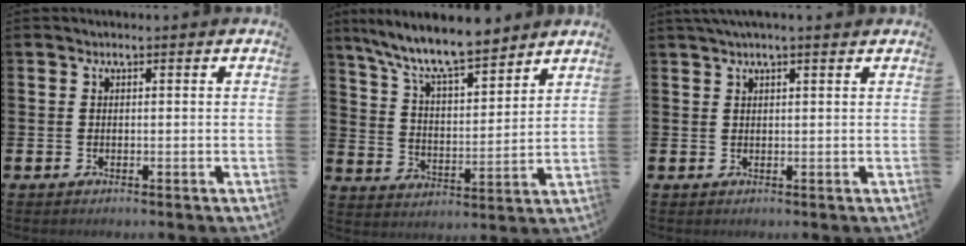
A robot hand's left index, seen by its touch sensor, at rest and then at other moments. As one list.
[{"total": 10.3, "force": [9.3, 1.6, 4.1], "torque": [-0.109, -0.052, 0.164]}, {"total": 1.9, "force": [1.5, 0.0, 1.1], "torque": [-0.022, 0.002, 0.027]}]